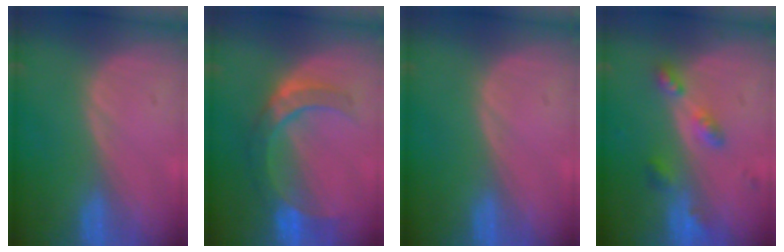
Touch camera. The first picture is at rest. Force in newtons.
{"total": 7.0, "press": 6.9, "slide": 1.0}
{"total": 0.0}
{"total": 5.3, "press": 4.8, "slide": 2.2}